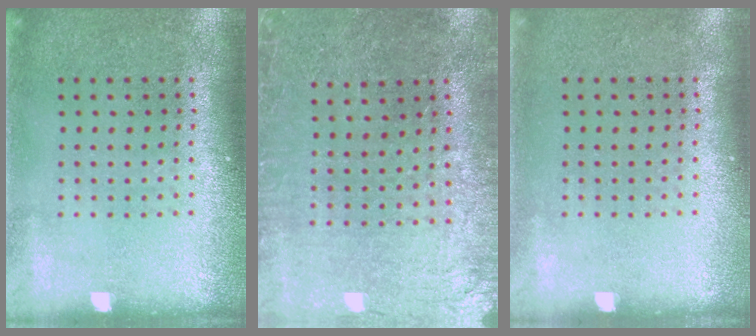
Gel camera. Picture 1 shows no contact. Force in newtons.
{"total": 0.7, "press": 0.7, "slide": 0.2}
{"total": 0.0}